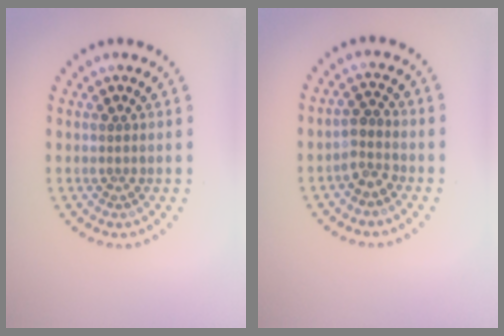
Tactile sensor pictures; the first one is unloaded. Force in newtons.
{"total": 1.9, "press": 1.4, "slide": 1.3}